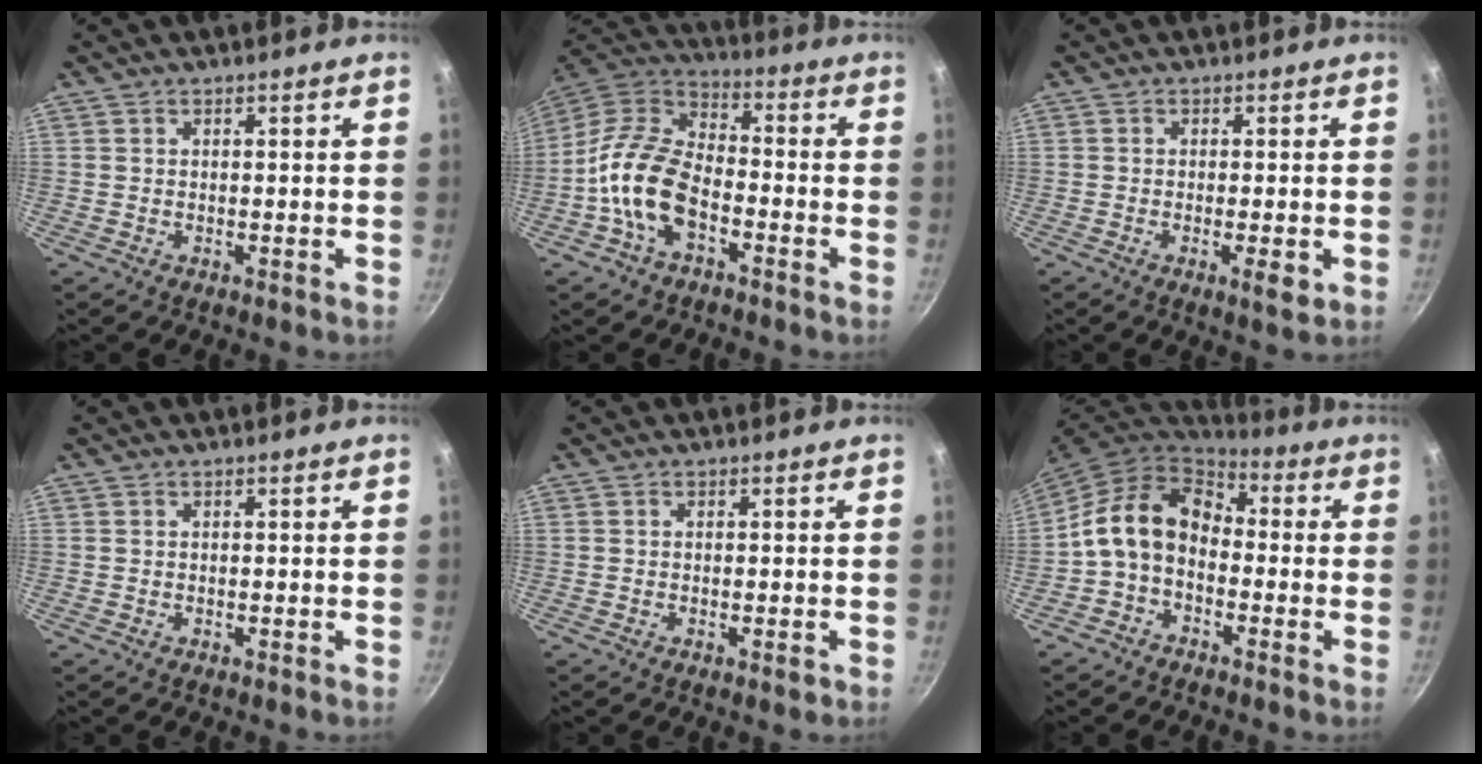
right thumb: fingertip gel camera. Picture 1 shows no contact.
{"total": 14.0, "force": [-5.0, 8.4, 10.0], "torque": [-0.163, 0.049, -0.112]}
{"total": 3.5, "force": [-1.1, 0.7, 3.2], "torque": [-0.061, -0.004, -0.019]}
{"total": 0.0}
{"total": 1.2, "force": [-0.5, 0.3, 1.0], "torque": [-0.018, 0.000, -0.009]}
{"total": 12.8, "force": [-1.3, 9.4, 8.6], "torque": [-0.139, 0.046, -0.045]}